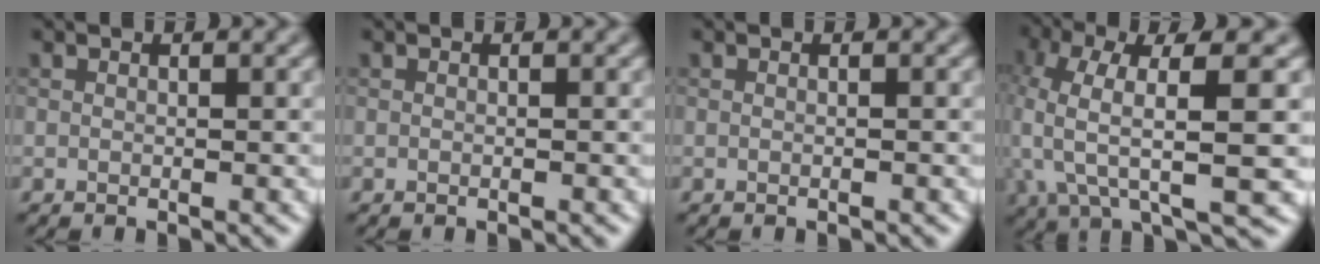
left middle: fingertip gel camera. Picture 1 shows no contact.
{"total": 0.0}
{"total": 0.0}
{"total": 9.2, "force": [0.3, 3.0, 8.7], "torque": [-0.173, 0.001, 0.004]}